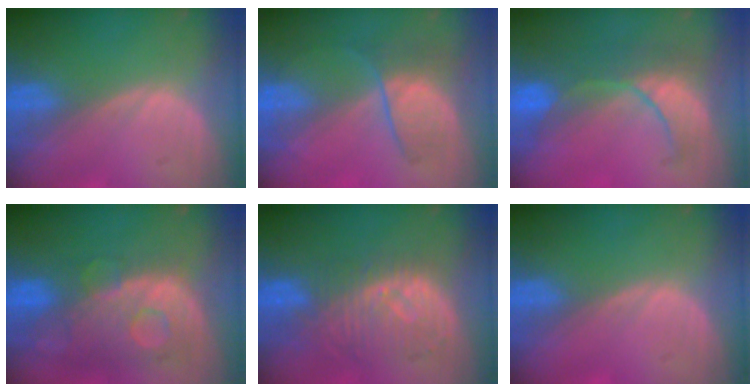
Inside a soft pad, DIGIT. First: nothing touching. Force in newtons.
{"total": 6.6, "press": 6.0, "slide": 2.7}
{"total": 8.4, "press": 8.3, "slide": 1.3}
{"total": 12.0, "press": 10.1, "slide": 6.5}
{"total": 9.4, "press": 8.9, "slide": 3.2}
{"total": 0.0}